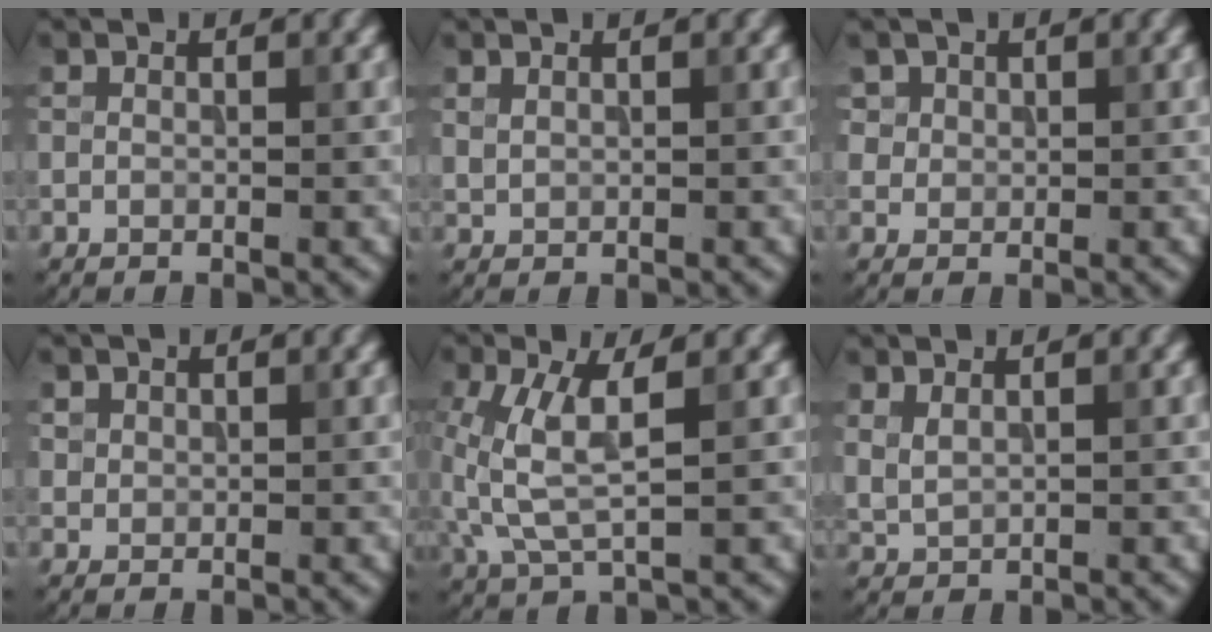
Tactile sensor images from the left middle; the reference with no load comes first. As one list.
[{"total": 0.6, "force": [0.5, 0.4, 0.3], "torque": [-0.012, 0.000, 0.015]}, {"total": 3.8, "force": [2.0, 2.8, 1.5], "torque": [-0.046, 0.004, 0.040]}, {"total": 1.1, "force": [0.5, 0.9, 0.2], "torque": [-0.007, -0.008, 0.027]}, {"total": 5.0, "force": [0.4, 1.9, 4.6], "torque": [-0.129, 0.001, 0.012]}, {"total": 1.2, "force": [0.8, 0.4, 0.8], "torque": [-0.027, 0.000, 0.022]}]